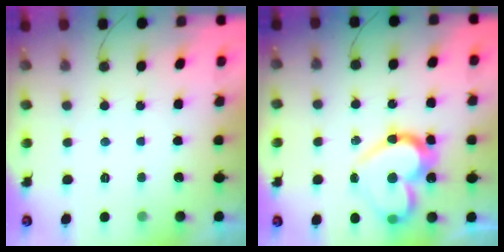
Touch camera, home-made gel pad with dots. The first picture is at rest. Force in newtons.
{"total": 19.1, "press": 19.0, "slide": 1.8}